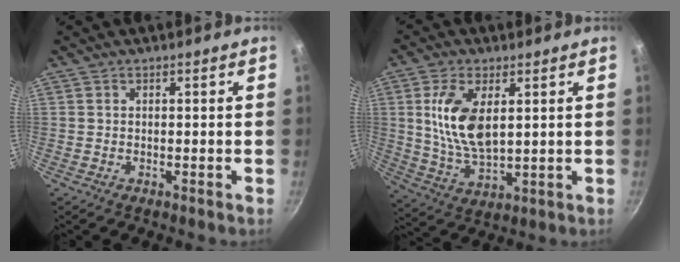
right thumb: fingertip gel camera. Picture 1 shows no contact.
{"total": 12.1, "force": [2.9, 6.1, 10.1], "torque": [-0.190, -0.016, 0.064]}